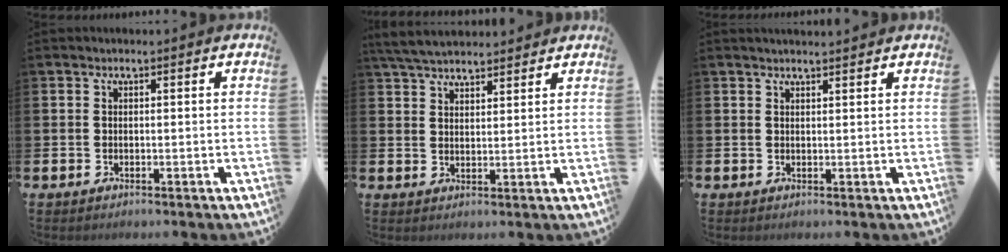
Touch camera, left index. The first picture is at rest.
{"total": 4.9, "force": [4.7, 1.1, 1.0], "torque": [-0.035, -0.015, 0.087]}
{"total": 1.5, "force": [1.5, 0.1, 0.2], "torque": [0.007, -0.008, 0.025]}